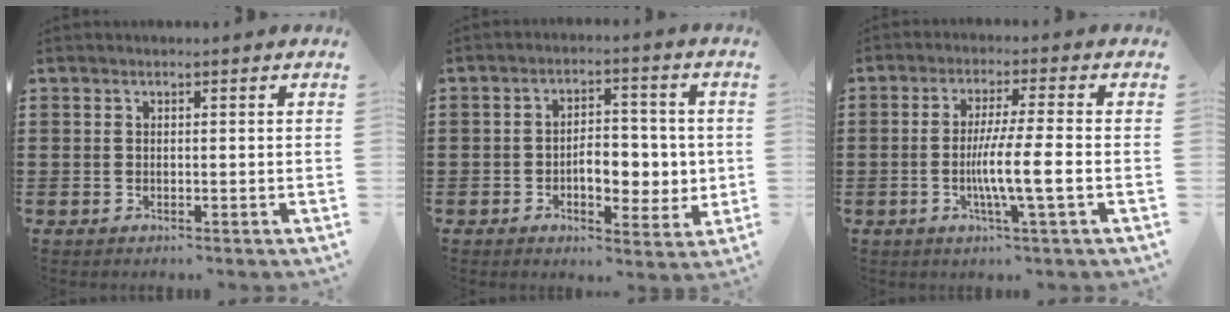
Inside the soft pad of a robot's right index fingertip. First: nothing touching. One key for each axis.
{"total": 6.5, "fx": -1.0, "fy": 3.7, "fz": 5.3, "tx": -0.067, "ty": -0.003, "tz": -0.027}
{"total": 7.5, "fx": -1.7, "fy": 0.1, "fz": 7.3, "tx": -0.130, "ty": -0.010, "tz": -0.033}